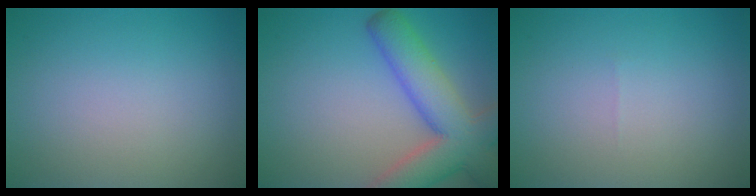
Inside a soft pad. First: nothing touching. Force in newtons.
{"total": 8.2, "press": 8.2, "slide": 0.5}
{"total": 0.0}